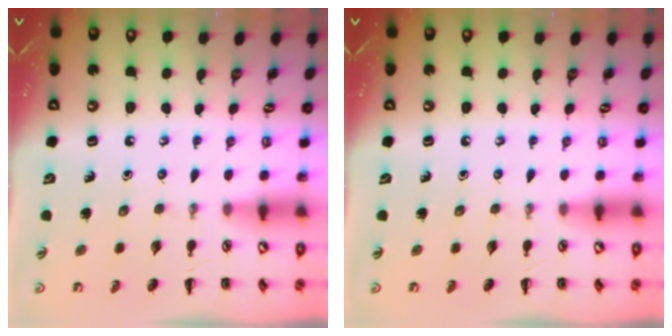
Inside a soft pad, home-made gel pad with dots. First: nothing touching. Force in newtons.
{"total": 0.0}